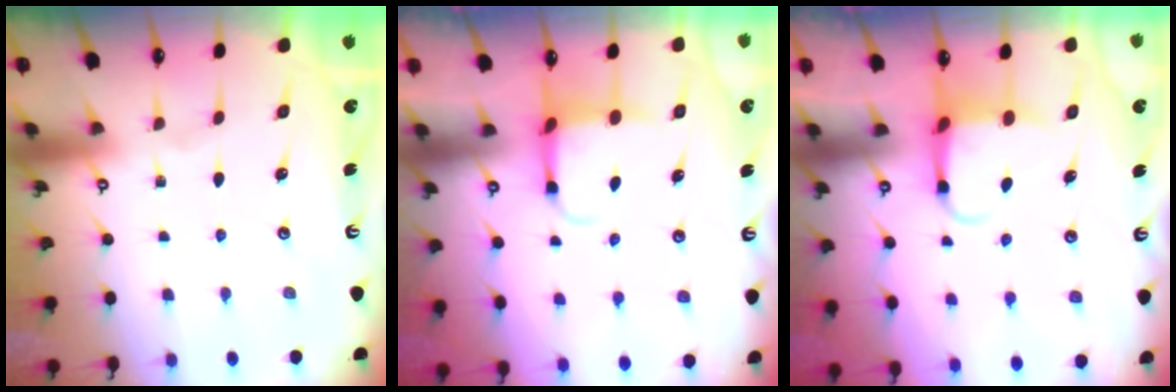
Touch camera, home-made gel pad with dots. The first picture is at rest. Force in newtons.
{"total": 3.8, "press": 3.6, "slide": 1.2}
{"total": 4.0, "press": 4.0, "slide": 0.4}